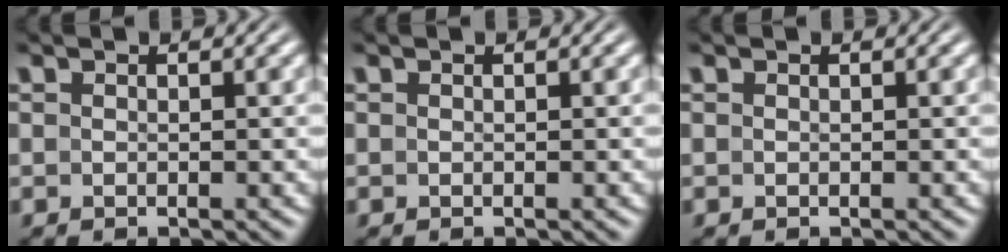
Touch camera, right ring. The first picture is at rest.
{"total": 0.0}
{"total": 0.0}